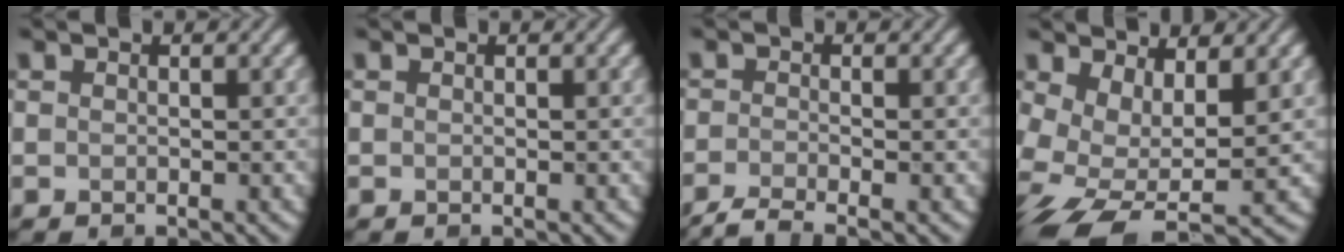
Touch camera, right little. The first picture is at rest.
{"total": 0.0}
{"total": 2.7, "force": [-2.0, 0.5, 1.8], "torque": [-0.033, -0.007, -0.051]}
{"total": 8.1, "force": [-1.6, 4.1, 6.8], "torque": [-0.148, -0.026, -0.023]}